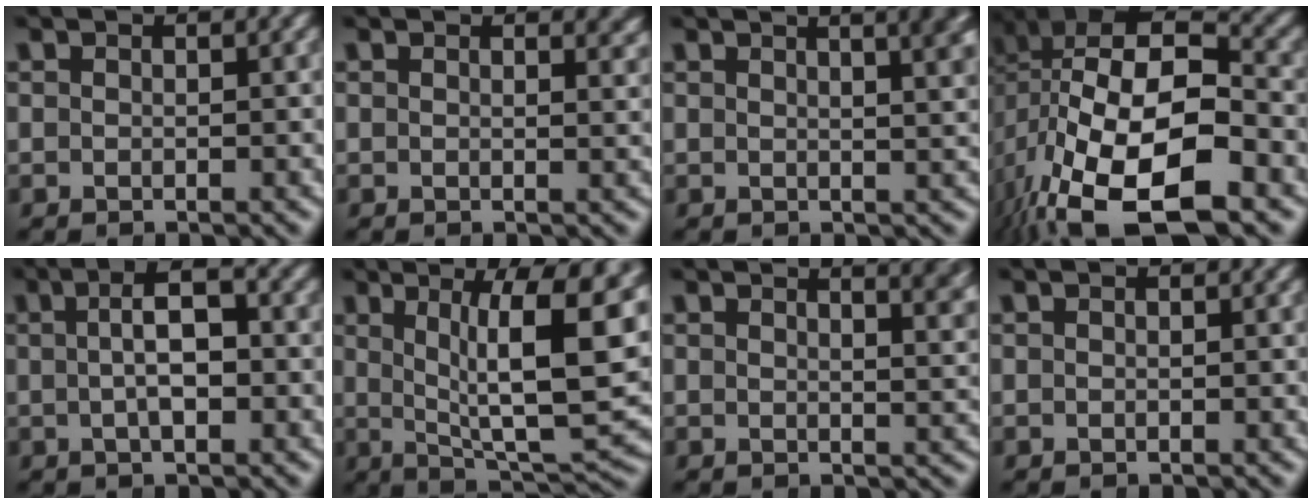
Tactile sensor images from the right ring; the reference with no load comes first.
{"total": 1.8, "force": [1.6, 0.2, 0.9], "torque": [-0.001, -0.002, 0.020]}
{"total": 5.4, "force": [2.8, 1.1, 4.5], "torque": [-0.031, 0.014, 0.040]}
{"total": 13.2, "force": [-2.0, 8.2, 10.2], "torque": [-0.198, -0.053, -0.011]}
{"total": 4.2, "force": [0.4, 1.1, 4.0], "torque": [-0.040, 0.015, 0.003]}
{"total": 11.6, "force": [2.5, 3.8, 10.7], "torque": [-0.130, 0.004, 0.046]}
{"total": 4.8, "force": [3.1, 1.0, 3.5], "torque": [-0.016, 0.010, 0.040]}
{"total": 0.0}